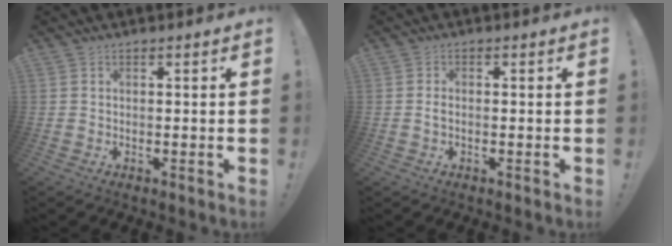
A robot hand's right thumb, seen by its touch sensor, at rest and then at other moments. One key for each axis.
{"total": 1.3, "fx": -0.4, "fy": 0.4, "fz": 1.1, "tx": -0.019, "ty": 0.005, "tz": -0.007}